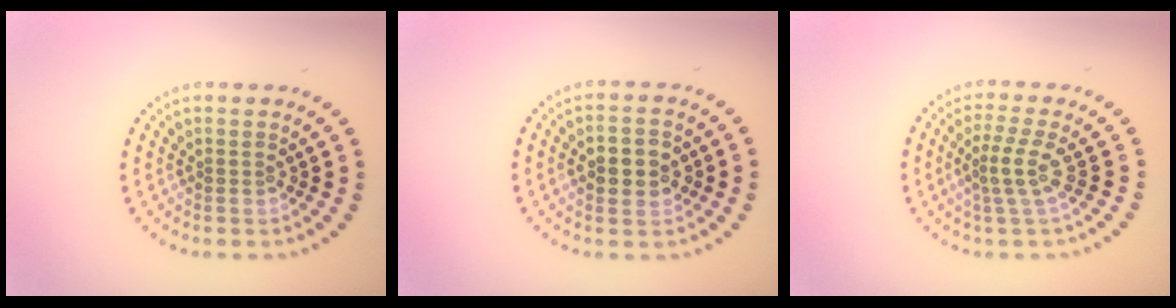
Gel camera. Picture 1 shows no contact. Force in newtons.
{"total": 4.2, "press": 4.2, "slide": 0.1}
{"total": 2.5, "press": 1.8, "slide": 1.7}